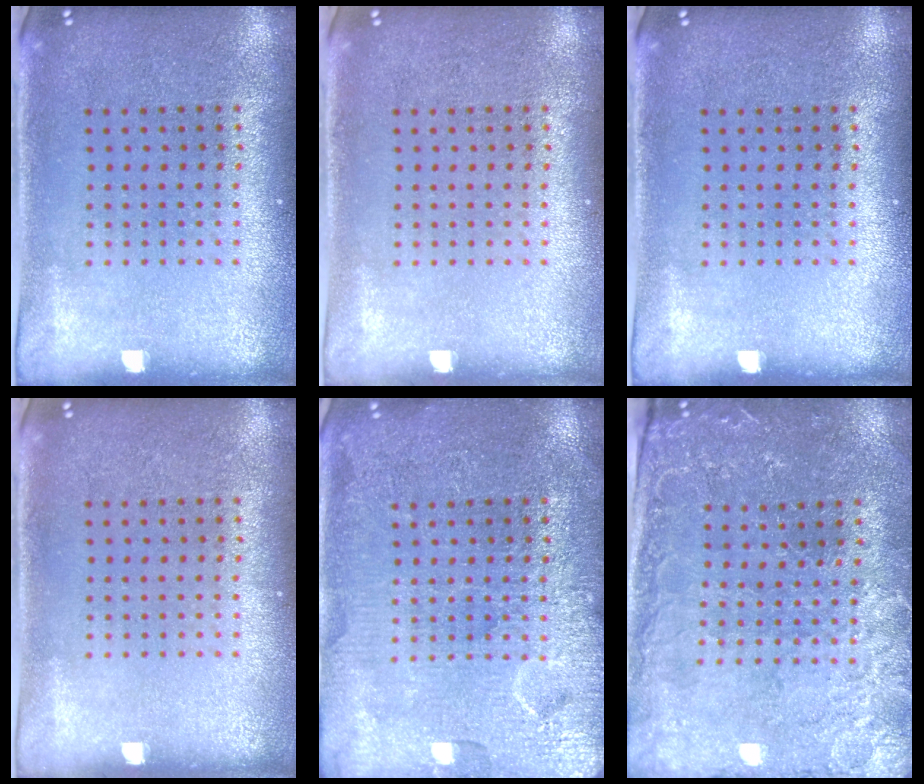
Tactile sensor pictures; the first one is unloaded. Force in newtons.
{"total": 0.0}
{"total": 0.0}
{"total": 0.0}
{"total": 5.8, "press": 5.7, "slide": 0.8}
{"total": 1.0, "press": 0.9, "slide": 0.3}